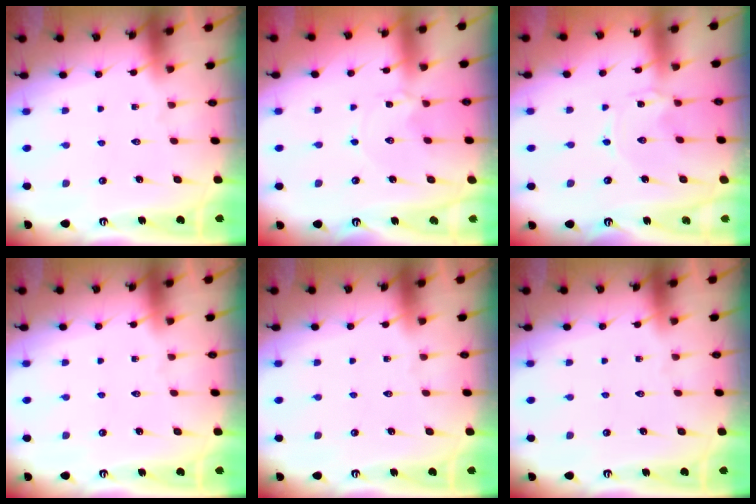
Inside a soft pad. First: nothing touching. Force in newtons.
{"total": 1.8, "press": 1.8, "slide": 0.3}
{"total": 0.0}
{"total": 0.0}
{"total": 0.0}
{"total": 0.0}